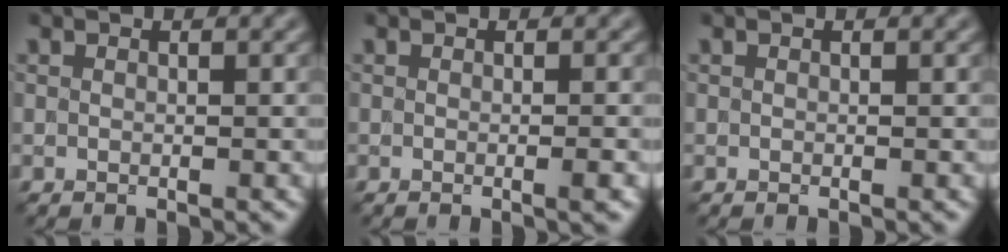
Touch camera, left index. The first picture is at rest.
{"total": 2.1, "force": [-0.1, 0.8, 2.0], "torque": [-0.014, -0.002, -0.009]}
{"total": 0.0}